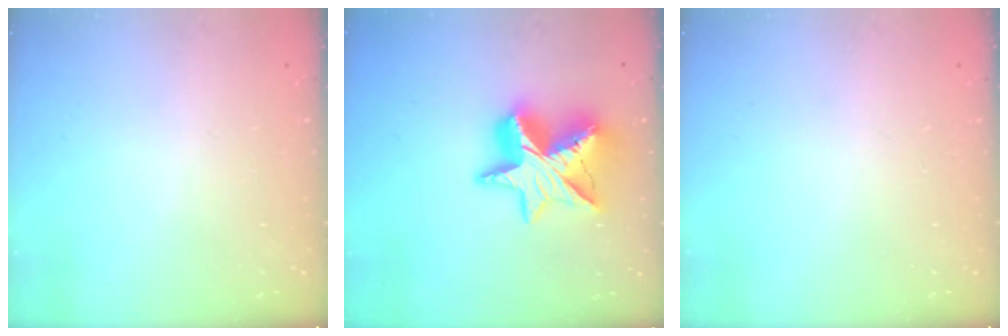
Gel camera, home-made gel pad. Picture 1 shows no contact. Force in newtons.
{"total": 18.3, "press": 18.2, "slide": 1.3}
{"total": 0.0}